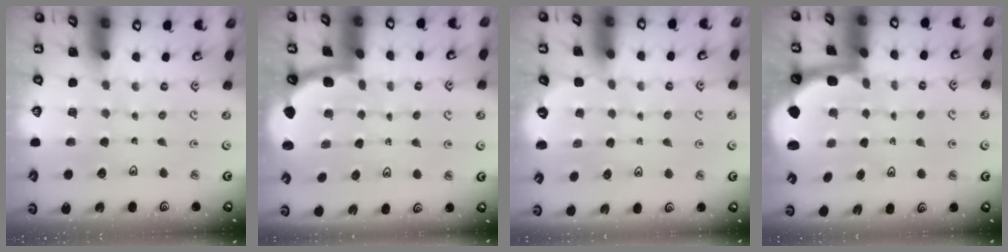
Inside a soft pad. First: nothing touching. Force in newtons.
{"total": 1.8, "press": 1.8, "slide": 0.1}
{"total": 1.4, "press": 0.8, "slide": 1.2}
{"total": 1.7, "press": 1.7, "slide": 0.3}